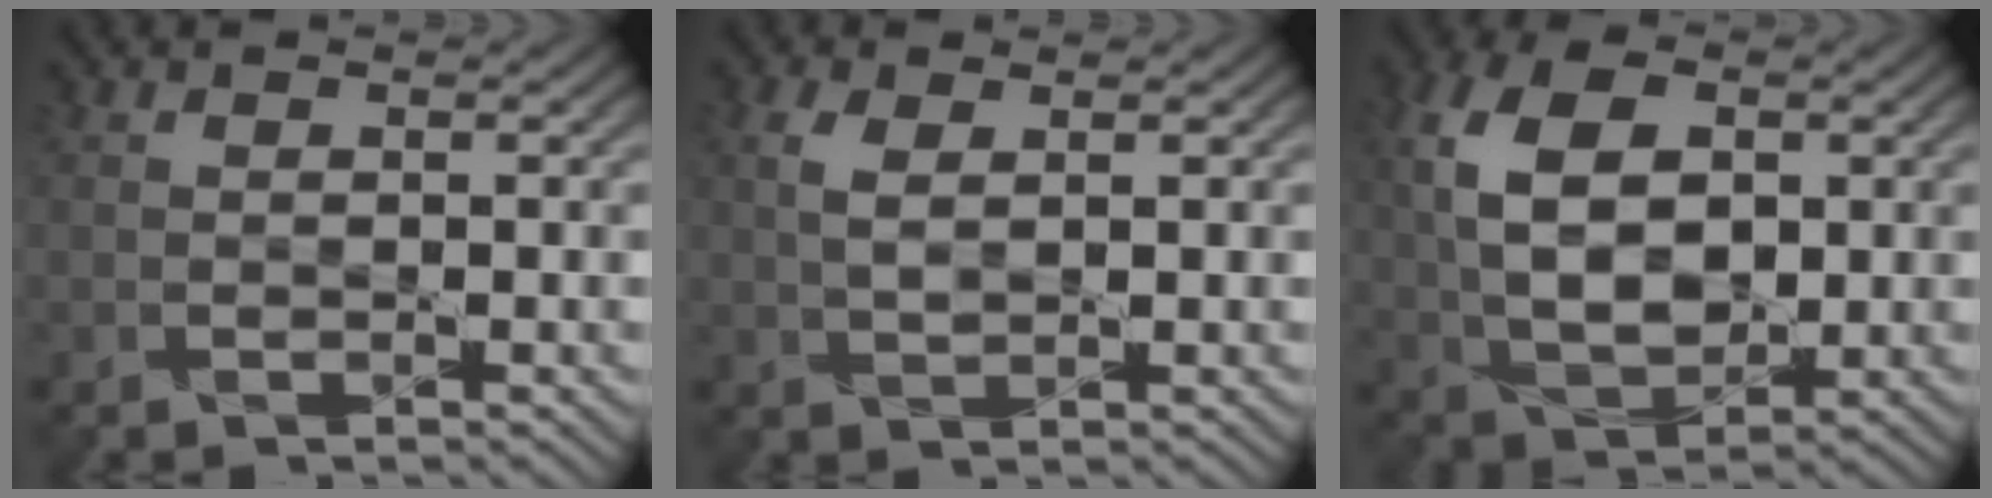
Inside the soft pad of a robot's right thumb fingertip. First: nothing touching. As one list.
[{"total": 2.3, "force": [1.0, 0.9, 1.8], "torque": [-0.049, 0.004, 0.019]}, {"total": 10.0, "force": [1.9, 6.3, 7.5], "torque": [-0.178, 0.008, 0.032]}]